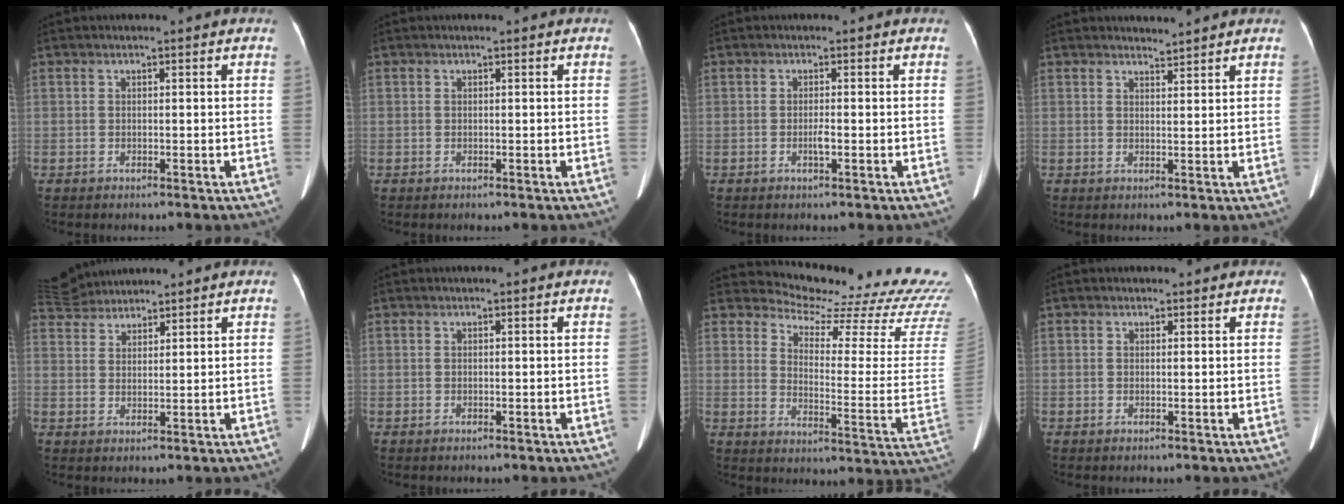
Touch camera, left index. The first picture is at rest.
{"total": 0.0}
{"total": 1.0, "force": [-0.6, -0.1, 0.8], "torque": [-0.015, -0.006, -0.007]}
{"total": 1.6, "force": [1.6, -0.3, -0.3], "torque": [-0.002, -0.010, 0.029]}
{"total": 6.5, "force": [6.4, 0.8, 0.9], "torque": [-0.023, 0.025, 0.120]}
{"total": 0.0}
{"total": 21.4, "force": [21.0, 1.9, 4.1], "torque": [-0.058, -0.152, 0.234]}
{"total": 1.3, "force": [0.6, 1.1, -0.3], "torque": [0.017, 0.001, 0.003]}